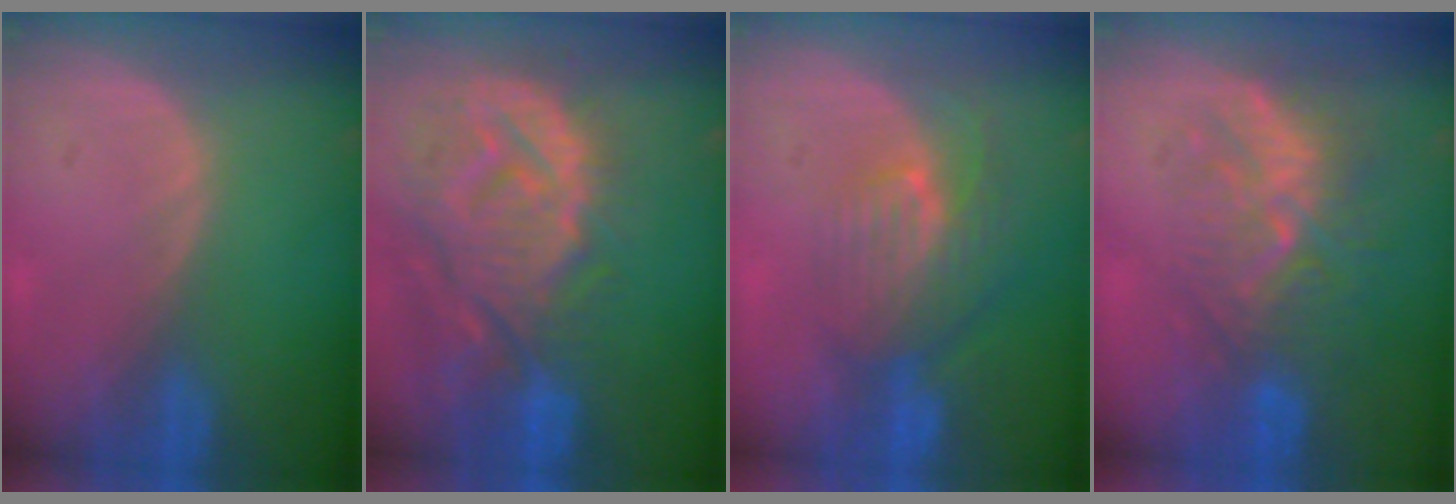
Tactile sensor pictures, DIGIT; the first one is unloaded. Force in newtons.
{"total": 14.2, "press": 12.3, "slide": 7.1}
{"total": 8.2, "press": 7.3, "slide": 3.7}
{"total": 9.3, "press": 8.6, "slide": 3.5}